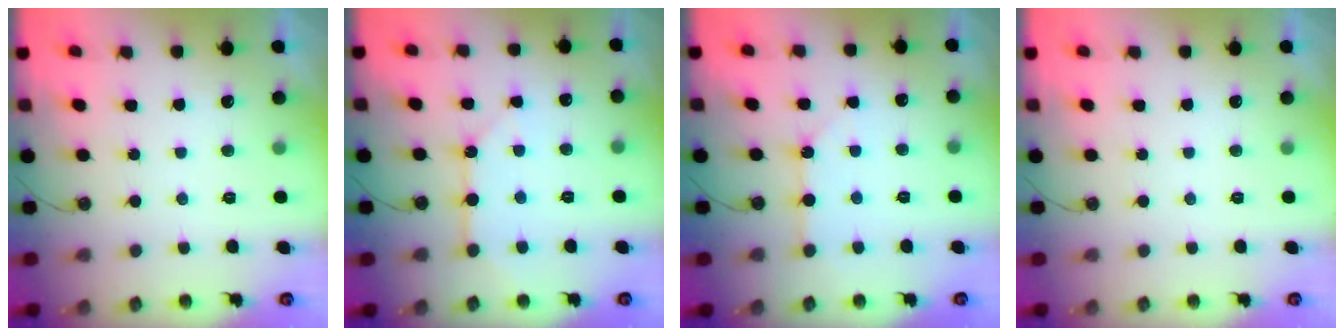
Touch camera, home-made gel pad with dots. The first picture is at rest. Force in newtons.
{"total": 7.7, "press": 7.7, "slide": 0.8}
{"total": 2.5, "press": 2.5, "slide": 0.3}
{"total": 0.0}